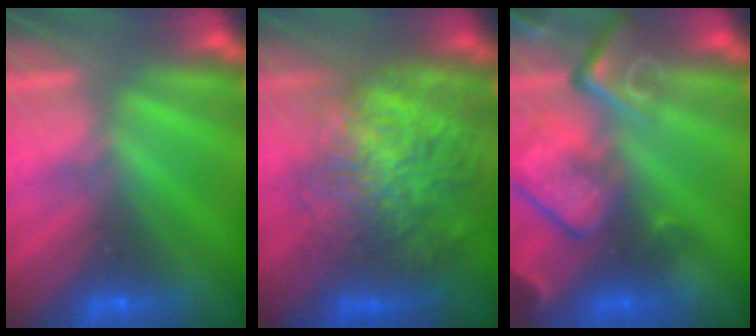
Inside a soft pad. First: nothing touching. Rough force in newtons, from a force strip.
{"total": 7.8}
{"total": 9.6}